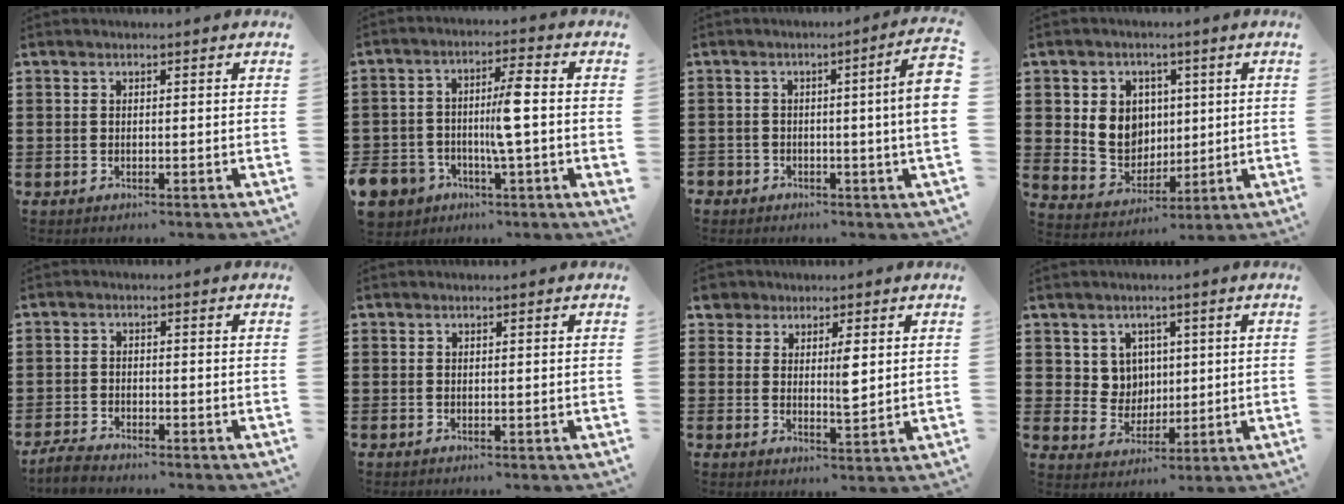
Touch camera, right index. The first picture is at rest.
{"total": 7.5, "force": [-2.1, 3.1, 6.5], "torque": [-0.148, -0.003, -0.047]}
{"total": 6.6, "force": [-0.5, 0.9, 6.5], "torque": [-0.100, -0.013, -0.013]}
{"total": 7.0, "force": [1.4, 6.5, 2.3], "torque": [-0.057, 0.012, 0.025]}
{"total": 2.3, "force": [-2.3, 0.2, 0.4], "torque": [-0.019, 0.001, -0.050]}
{"total": 0.0}
{"total": 5.2, "force": [2.8, 3.0, 3.2], "torque": [-0.051, -0.002, 0.045]}
{"total": 5.2, "force": [2.2, 4.6, 0.9], "torque": [-0.043, 0.008, 0.042]}